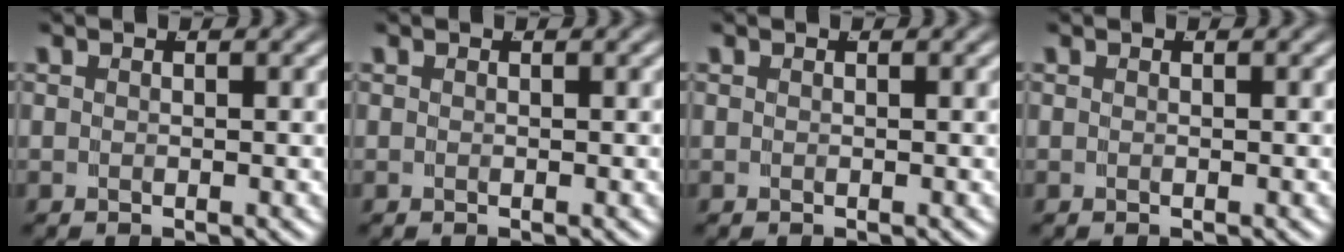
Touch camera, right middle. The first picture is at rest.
{"total": 0.0}
{"total": 0.0}
{"total": 0.0}